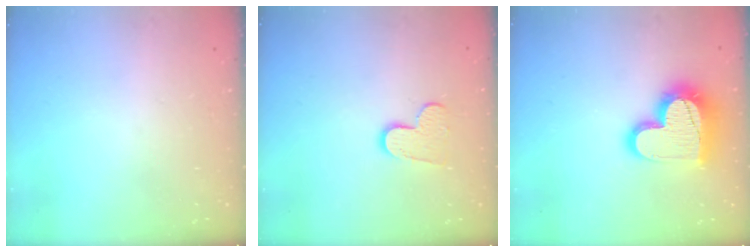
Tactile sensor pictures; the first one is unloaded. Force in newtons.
{"total": 8.3, "press": 8.2, "slide": 0.5}
{"total": 18.9, "press": 18.9, "slide": 1.4}